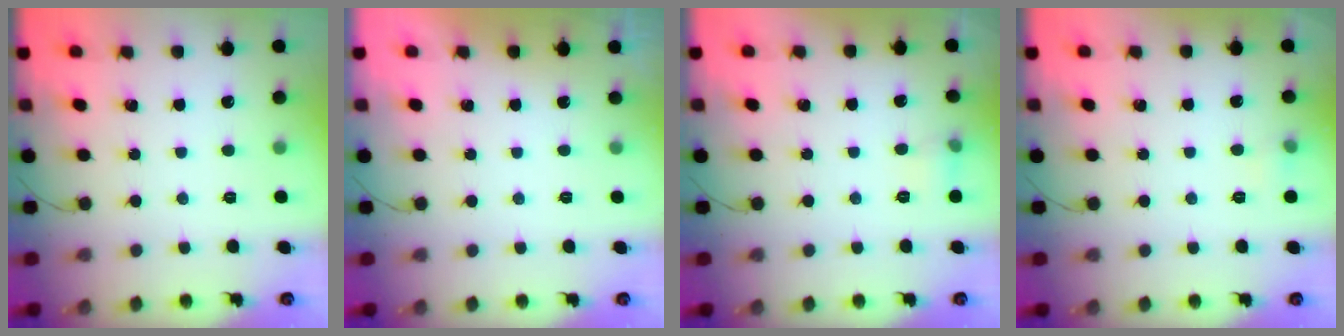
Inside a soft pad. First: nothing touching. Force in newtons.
{"total": 0.0}
{"total": 5.5, "press": 5.2, "slide": 1.9}
{"total": 4.0, "press": 3.8, "slide": 1.2}